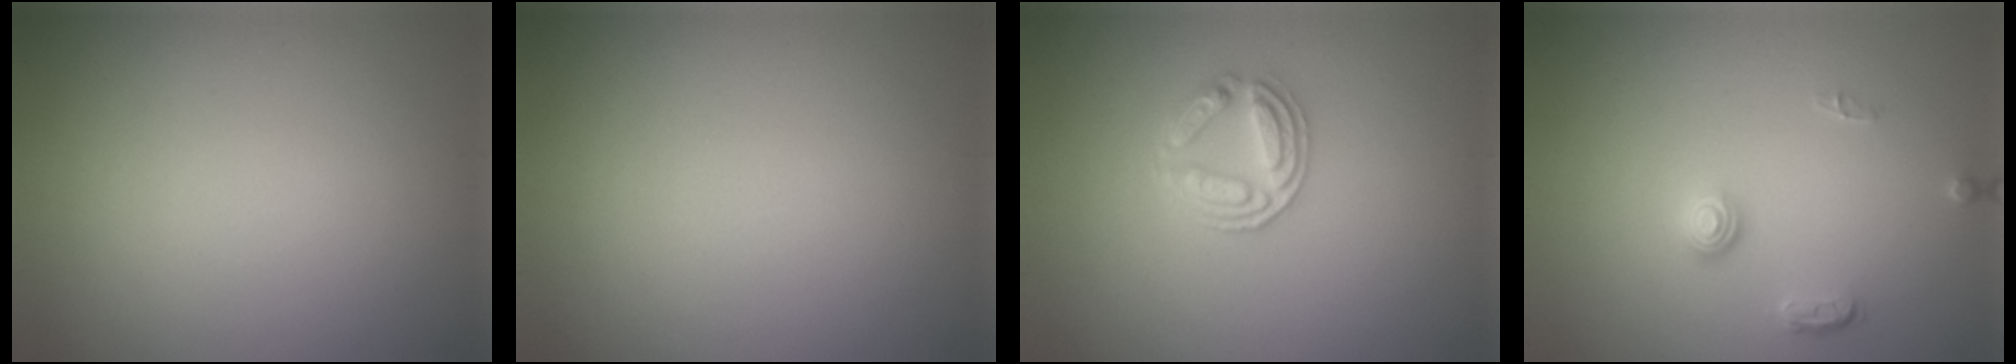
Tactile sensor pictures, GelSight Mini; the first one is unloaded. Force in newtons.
{"total": 0.0}
{"total": 3.0, "press": 2.7, "slide": 1.2}
{"total": 1.4, "press": 1.0, "slide": 1.0}